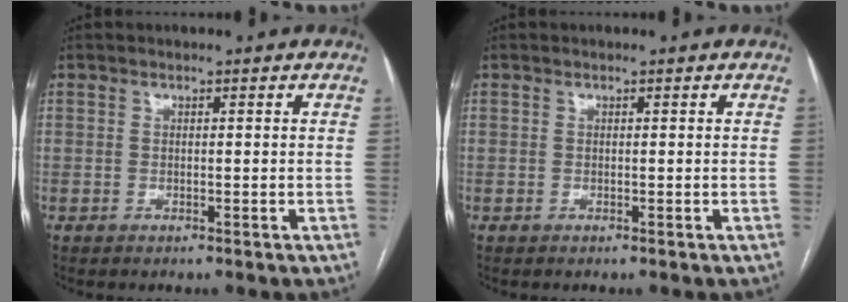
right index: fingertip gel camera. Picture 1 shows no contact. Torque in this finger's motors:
{"motor_torque": [0.00, 0.00, 0.01, 0.01]}